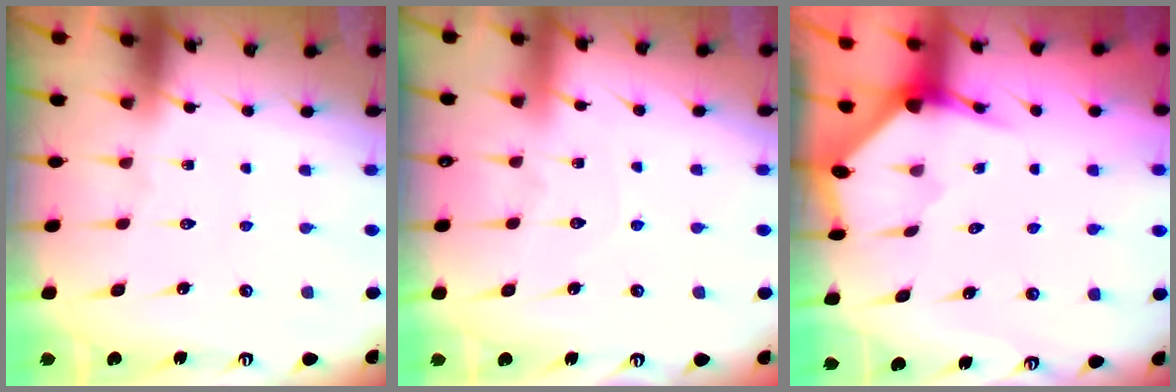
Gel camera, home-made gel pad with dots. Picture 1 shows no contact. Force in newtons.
{"total": 4.0, "press": 3.9, "slide": 0.4}
{"total": 3.2, "press": 3.2, "slide": 0.3}